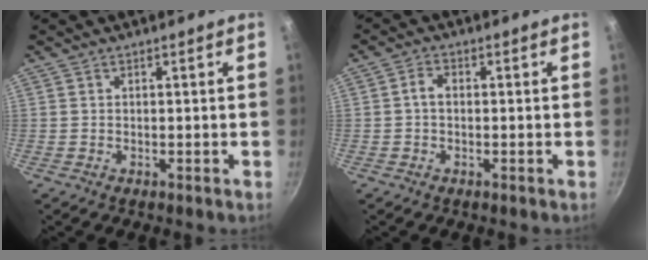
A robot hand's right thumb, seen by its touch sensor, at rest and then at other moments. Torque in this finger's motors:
{"motor_torque": [0.24, 0.55, 0.45, -0.39, 0.00]}